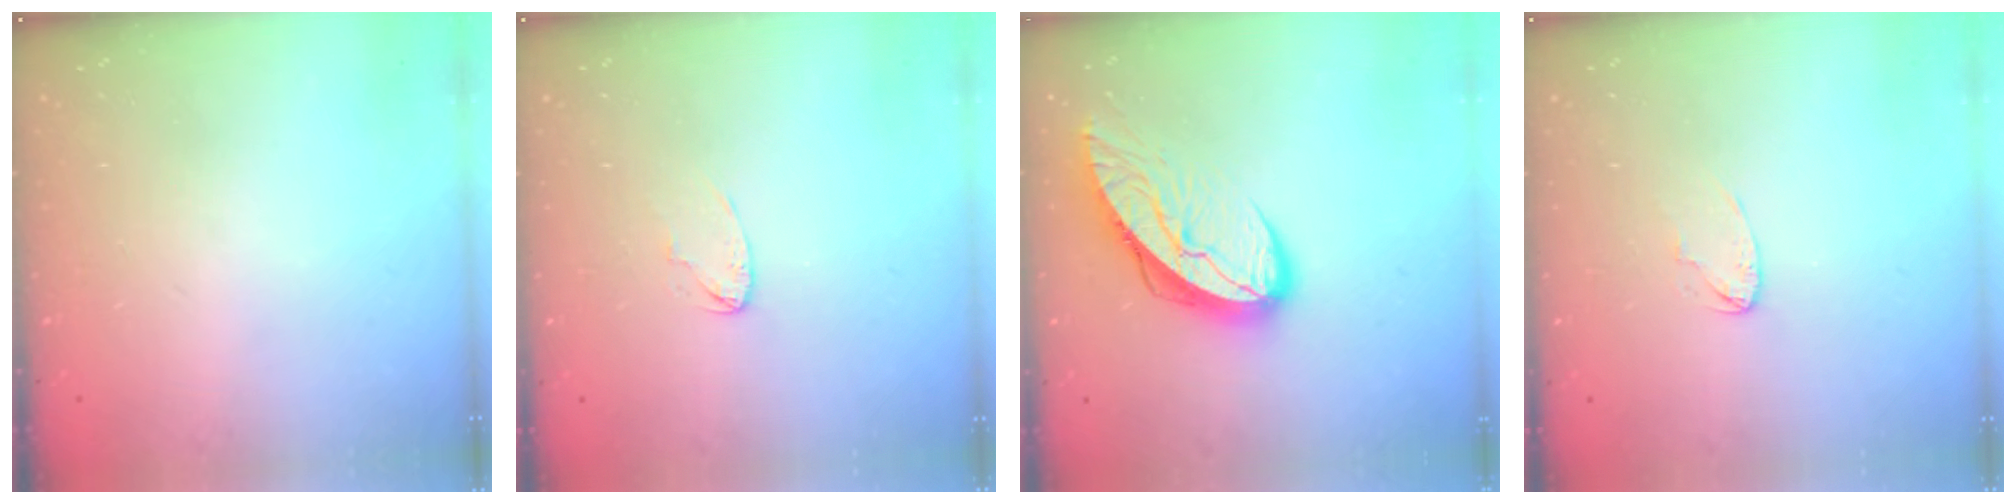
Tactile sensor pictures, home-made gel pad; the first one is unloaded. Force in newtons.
{"total": 2.6, "press": 2.6, "slide": 0.2}
{"total": 11.7, "press": 11.6, "slide": 1.3}
{"total": 2.6, "press": 2.6, "slide": 0.2}